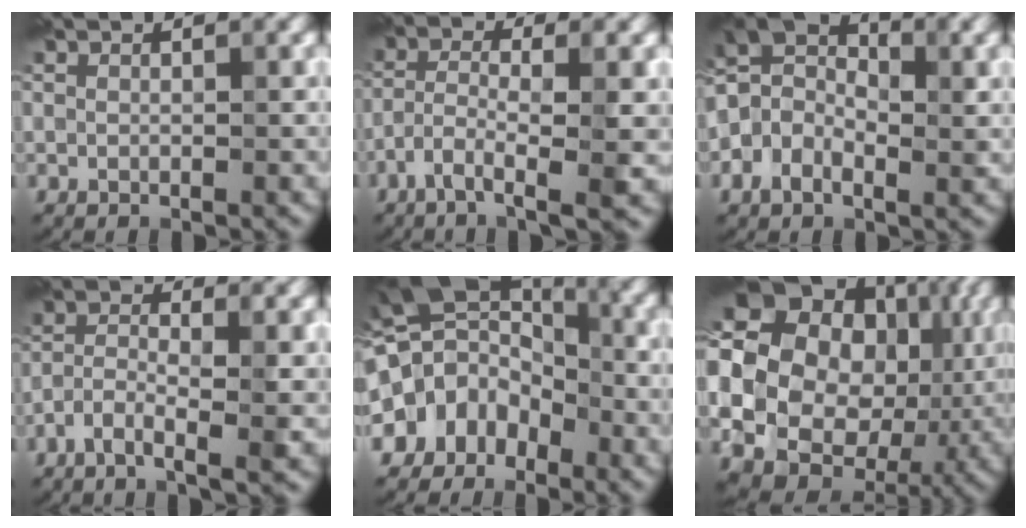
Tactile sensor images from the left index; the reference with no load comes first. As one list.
[{"total": 5.6, "force": [-2.3, 1.0, 5.0], "torque": [-0.095, 0.001, -0.049]}, {"total": 6.1, "force": [-1.1, 3.9, 4.6], "torque": [-0.081, 0.015, -0.033]}, {"total": 4.1, "force": [-1.8, 1.0, 3.6], "torque": [-0.079, 0.001, -0.042]}, {"total": 10.8, "force": [-1.7, 8.7, 6.1], "torque": [-0.096, 0.032, -0.059]}, {"total": 23.6, "force": [1.8, 20.6, 11.3], "torque": [-0.237, 0.027, 0.022]}]